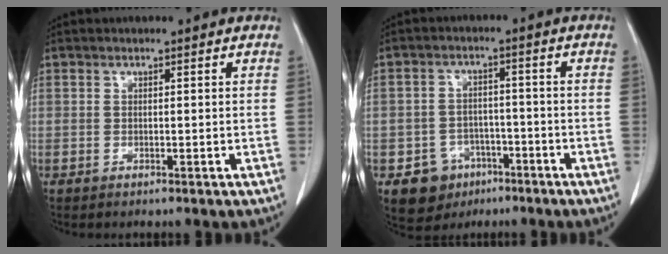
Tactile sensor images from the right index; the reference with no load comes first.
{"total": 6.9, "force": [-3.6, 5.7, 1.4], "torque": [-0.020, 0.011, -0.049]}